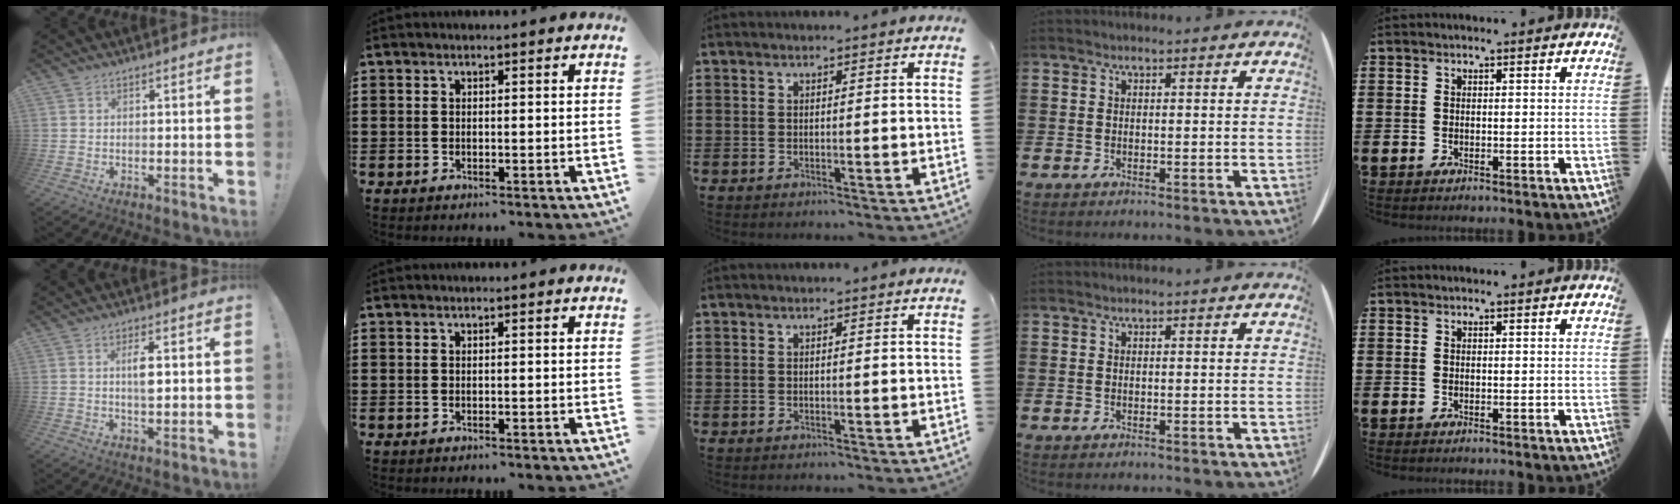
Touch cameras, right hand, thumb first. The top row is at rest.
{"thumb": {"total": 5.0, "force": [0.7, 1.6, 4.6], "torque": [-0.069, -0.006, 0.006]}}